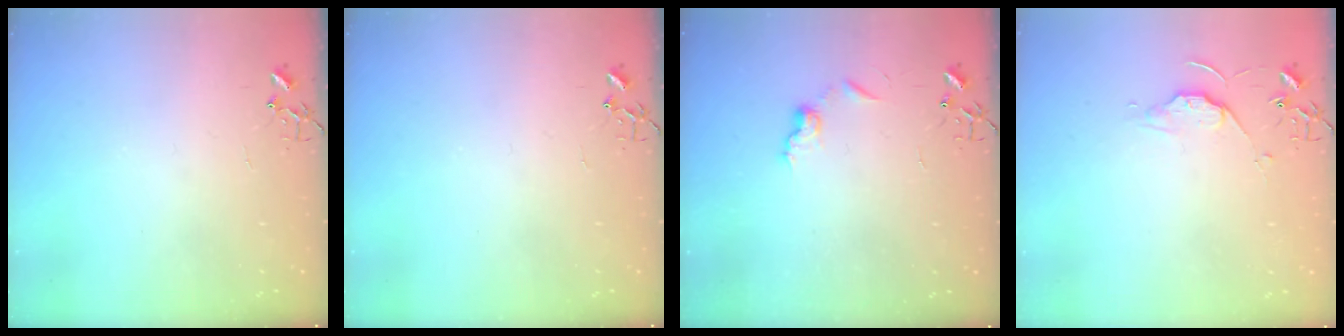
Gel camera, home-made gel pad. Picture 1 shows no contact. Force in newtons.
{"total": 0.0}
{"total": 7.5, "press": 7.4, "slide": 0.8}
{"total": 6.1, "press": 6.0, "slide": 0.6}